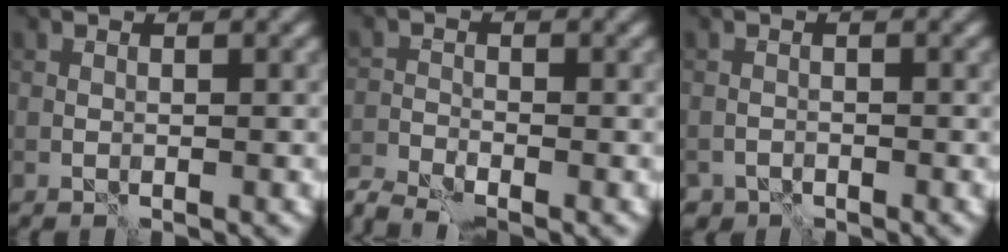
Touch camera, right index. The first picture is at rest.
{"total": 4.6, "force": [-4.1, 1.0, 1.9], "torque": [-0.041, -0.021, -0.087]}
{"total": 1.7, "force": [-1.5, 0.8, -0.1], "torque": [0.001, 0.005, -0.024]}